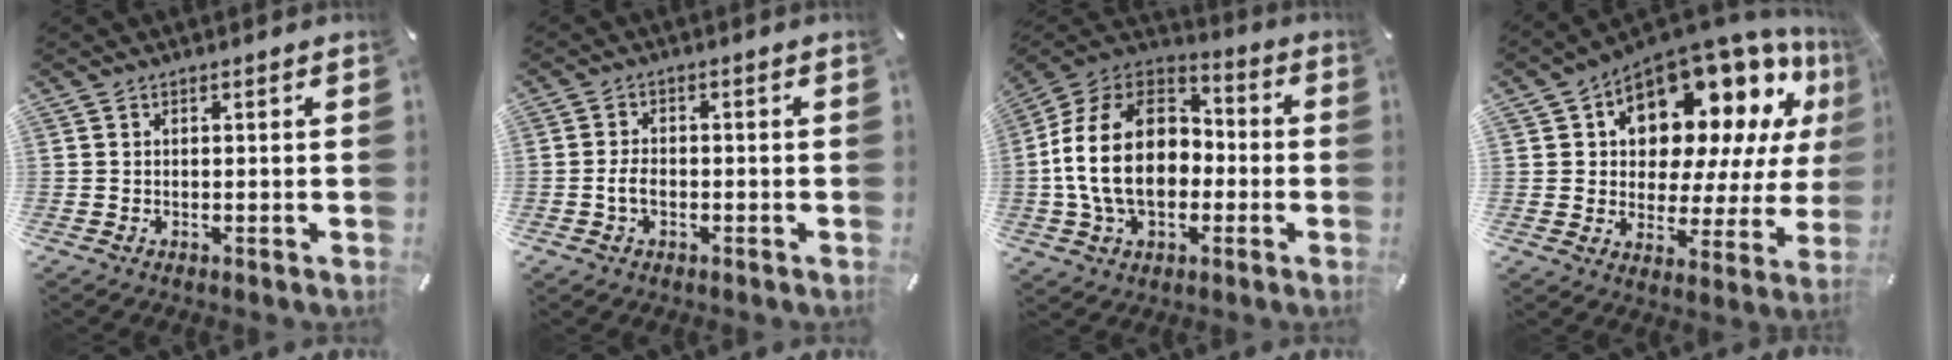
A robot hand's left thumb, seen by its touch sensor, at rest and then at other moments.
{"total": 3.6, "force": [-1.0, 2.4, 2.5], "torque": [-0.059, 0.003, -0.022]}
{"total": 19.8, "force": [-2.3, 14.7, 13.0], "torque": [-0.272, 0.025, -0.042]}
{"total": 16.9, "force": [11.0, 9.8, 8.3], "torque": [-0.124, -0.099, 0.188]}